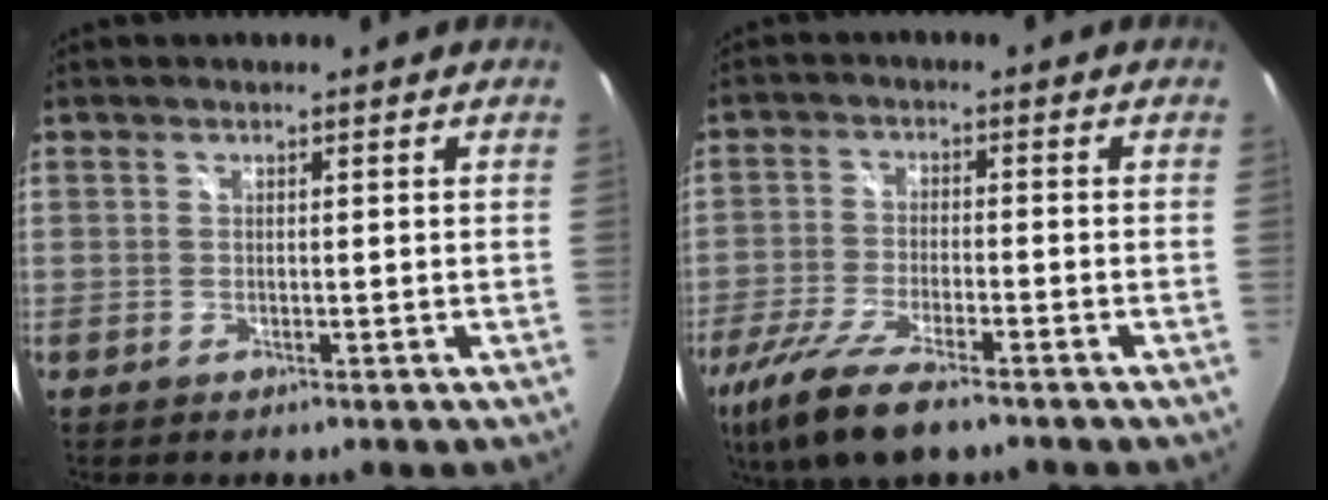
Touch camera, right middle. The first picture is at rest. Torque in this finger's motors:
{"motor_torque": [1.08, -1.04, 0.21, 0.15]}